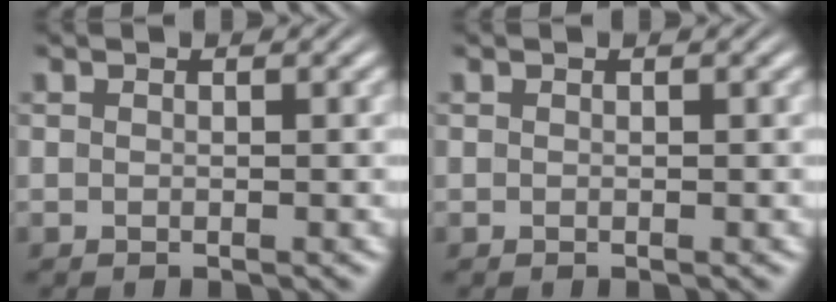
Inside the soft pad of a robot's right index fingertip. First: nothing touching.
{"total": 0.0}